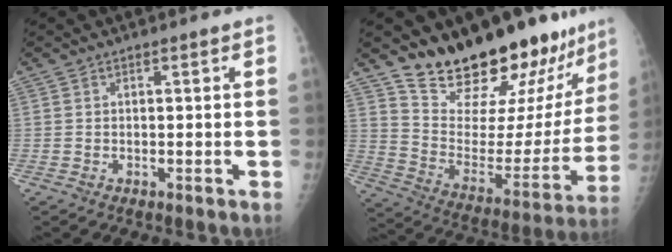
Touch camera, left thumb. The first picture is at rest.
{"total": 25.0, "force": [21.8, 7.2, 10.0], "torque": [-0.116, -0.158, 0.317]}